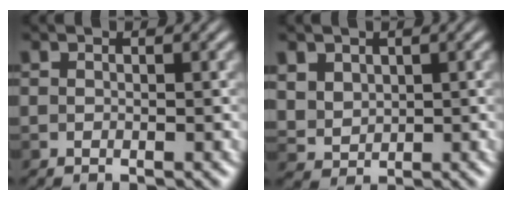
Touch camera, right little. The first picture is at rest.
{"total": 2.4, "force": [0.9, 2.0, 0.9], "torque": [-0.035, -0.005, 0.026]}